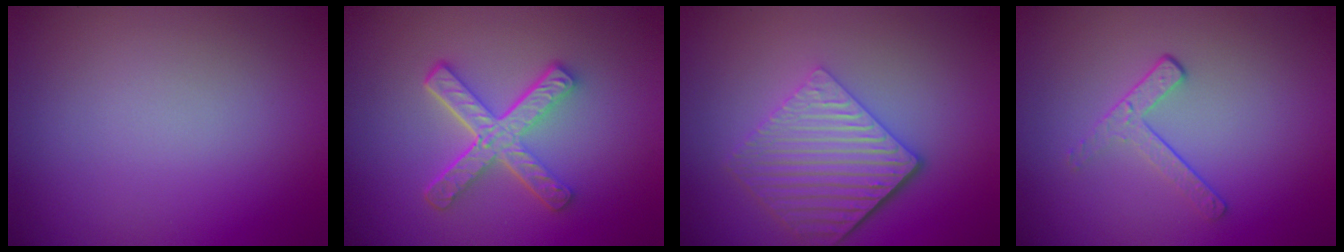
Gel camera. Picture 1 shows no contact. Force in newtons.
{"total": 5.2, "press": 3.9, "slide": 3.5}
{"total": 5.8, "press": 4.3, "slide": 3.9}
{"total": 1.8, "press": 1.1, "slide": 1.4}